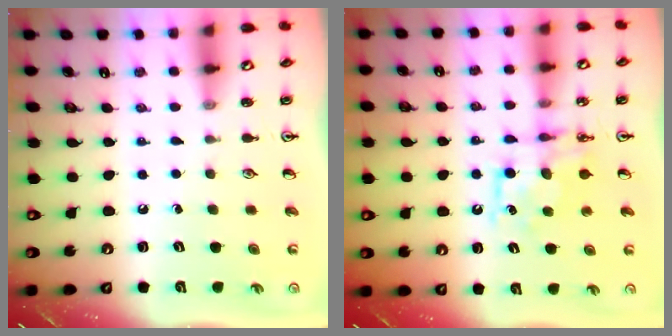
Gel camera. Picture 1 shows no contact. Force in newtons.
{"total": 8.1, "press": 8.1, "slide": 0.4}